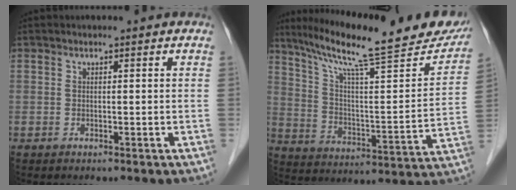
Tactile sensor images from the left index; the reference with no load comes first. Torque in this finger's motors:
{"motor_torque": [0.32, -0.46, 0.29, 0.11]}